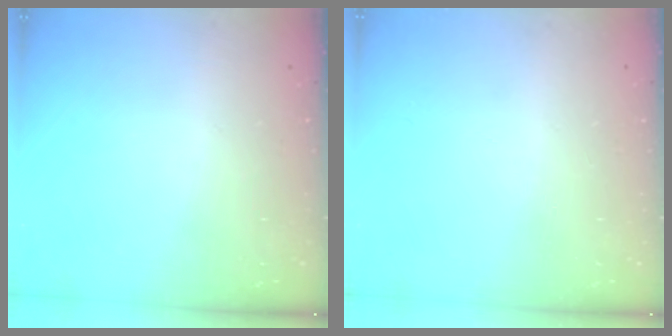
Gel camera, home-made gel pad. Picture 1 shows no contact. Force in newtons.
{"total": 0.0}